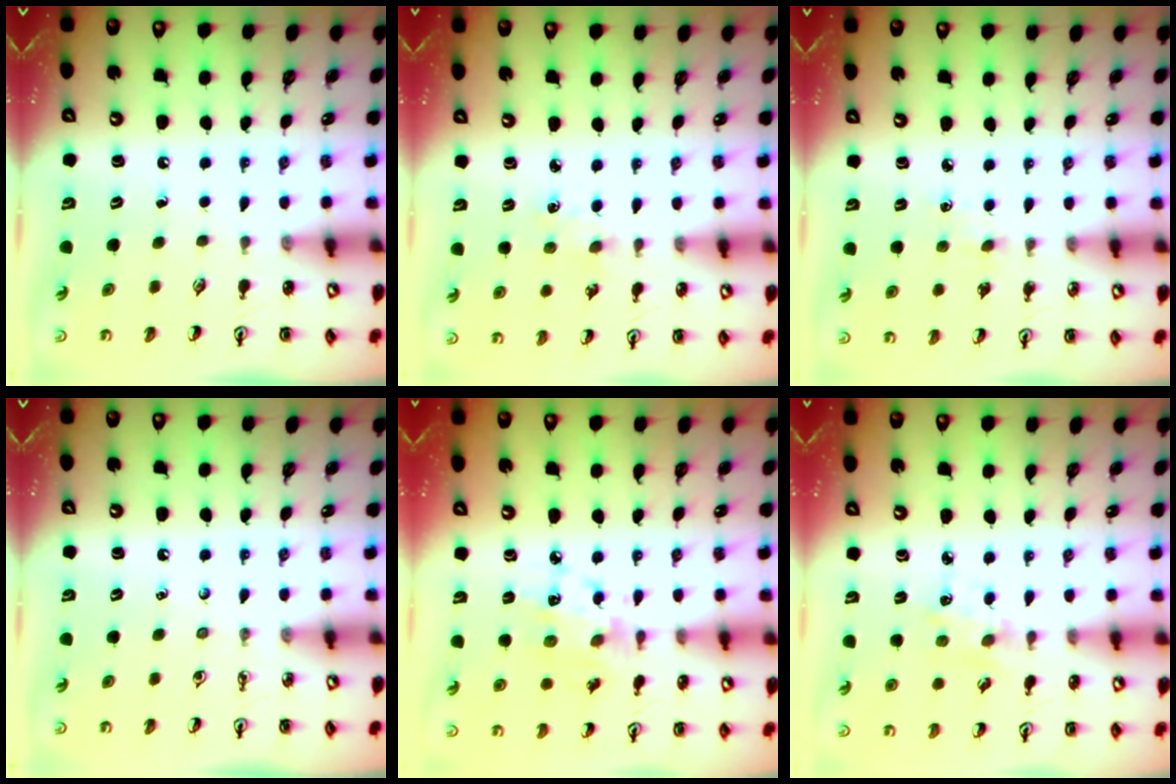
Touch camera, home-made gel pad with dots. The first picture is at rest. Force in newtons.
{"total": 1.3, "press": 1.3, "slide": 0.2}
{"total": 2.0, "press": 2.0, "slide": 0.3}
{"total": 0.0}
{"total": 10.5, "press": 10.4, "slide": 0.7}
{"total": 1.1, "press": 1.1, "slide": 0.1}